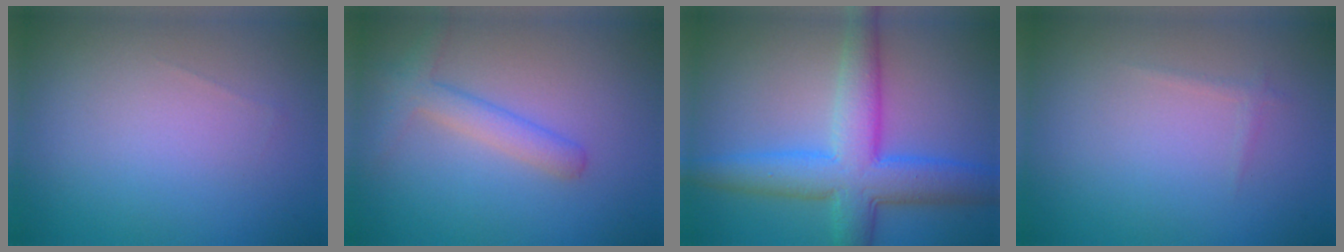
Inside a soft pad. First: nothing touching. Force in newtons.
{"total": 2.7, "press": 2.7, "slide": 0.1}
{"total": 7.6, "press": 7.6, "slide": 0.1}
{"total": 0.6, "press": 0.6, "slide": 0.0}